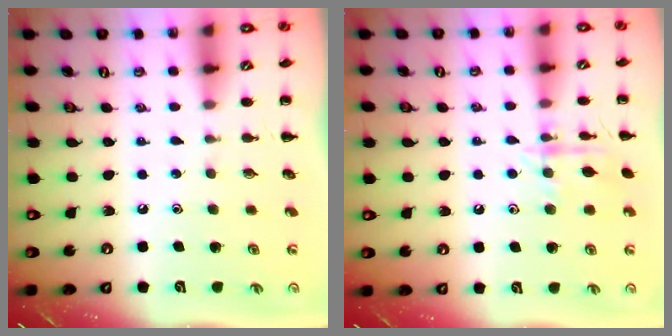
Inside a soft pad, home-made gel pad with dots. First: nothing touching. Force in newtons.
{"total": 10.0, "press": 10.0, "slide": 0.7}